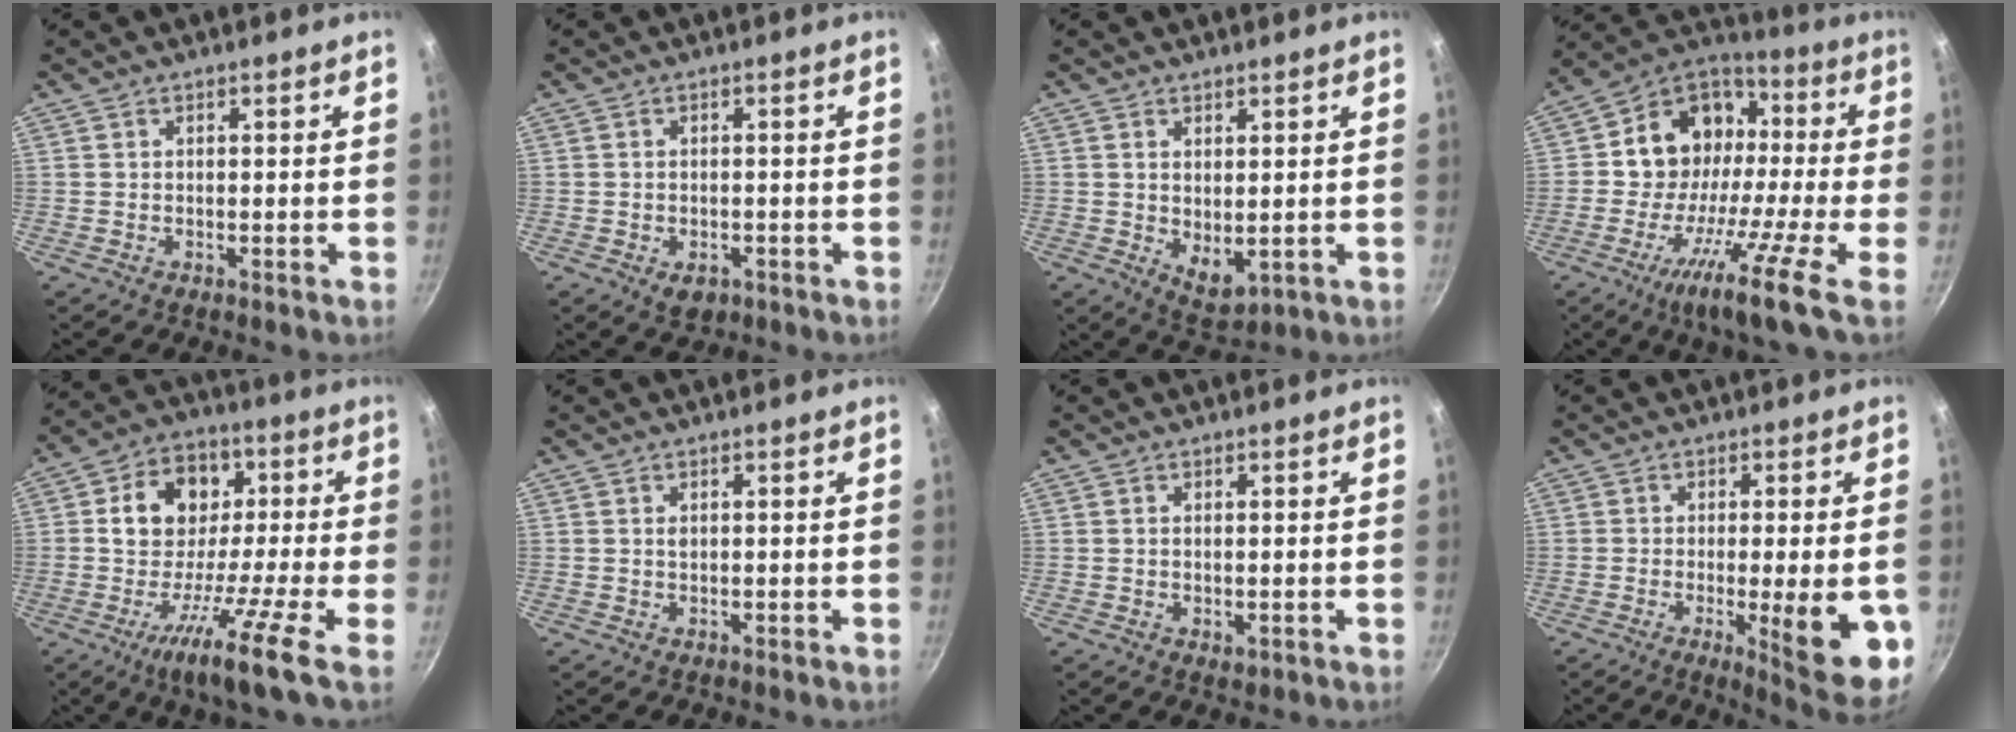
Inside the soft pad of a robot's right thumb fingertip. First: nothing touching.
{"total": 3.3, "force": [-1.4, 2.3, 2.0], "torque": [-0.027, 0.005, -0.011]}
{"total": 5.6, "force": [0.7, 3.1, 4.6], "torque": [-0.067, -0.020, 0.021]}
{"total": 17.1, "force": [-5.4, 7.9, 14.2], "torque": [-0.220, 0.057, -0.126]}
{"total": 14.8, "force": [-4.6, 6.0, 12.8], "torque": [-0.198, 0.045, -0.110]}
{"total": 0.8, "force": [0.2, 0.5, 0.6], "torque": [-0.009, -0.001, 0.004]}
{"total": 1.5, "force": [0.1, 0.7, 1.3], "torque": [-0.020, -0.004, 0.001]}
{"total": 13.2, "force": [-2.9, 3.0, 12.6], "torque": [-0.148, -0.003, -0.031]}